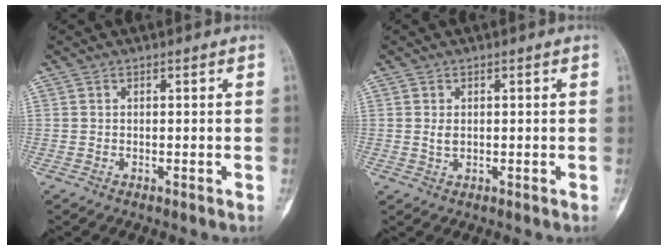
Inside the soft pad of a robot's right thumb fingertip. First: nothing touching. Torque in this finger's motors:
{"motor_torque": [0.44, 0.04, 0.09, -0.21, 0.07]}